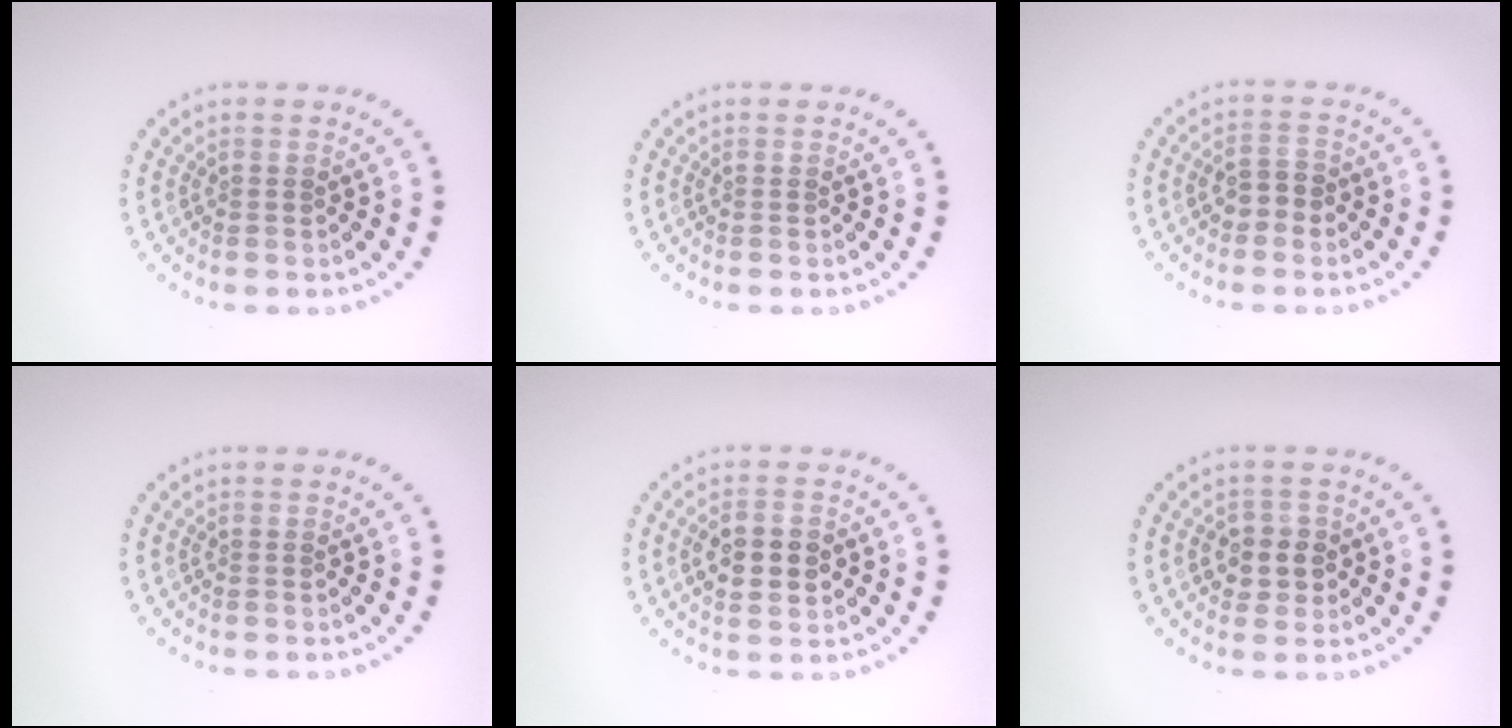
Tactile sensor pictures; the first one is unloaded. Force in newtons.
{"total": 0.0}
{"total": 1.9, "press": 1.8, "slide": 0.5}
{"total": 0.0}
{"total": 3.9, "press": 3.9, "slide": 0.2}
{"total": 2.2, "press": 2.0, "slide": 0.8}